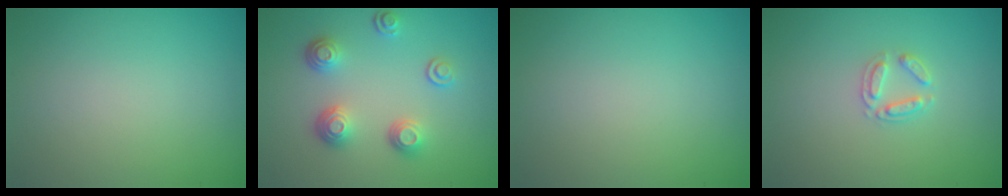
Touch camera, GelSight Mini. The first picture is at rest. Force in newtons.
{"total": 3.6, "press": 2.8, "slide": 2.2}
{"total": 0.0}
{"total": 1.9, "press": 1.9, "slide": 0.3}